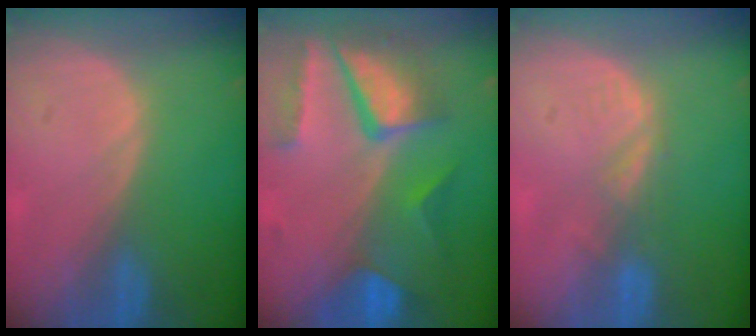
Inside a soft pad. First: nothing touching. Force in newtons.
{"total": 10.3, "press": 8.8, "slide": 5.4}
{"total": 2.8, "press": 2.2, "slide": 1.7}